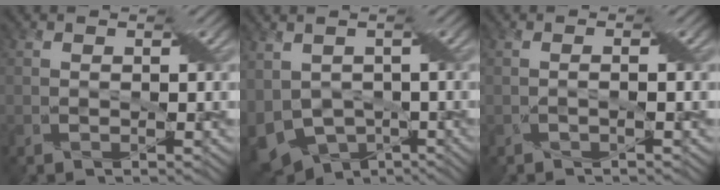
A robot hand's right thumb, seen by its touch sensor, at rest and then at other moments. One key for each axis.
{"total": 8.7, "fx": -2.2, "fy": 6.0, "fz": 5.8, "tx": -0.151, "ty": -0.028, "tz": -0.040}
{"total": 1.0, "fx": -0.2, "fy": -0.1, "fz": 1.0, "tx": -0.020, "ty": 0.005, "tz": -0.006}